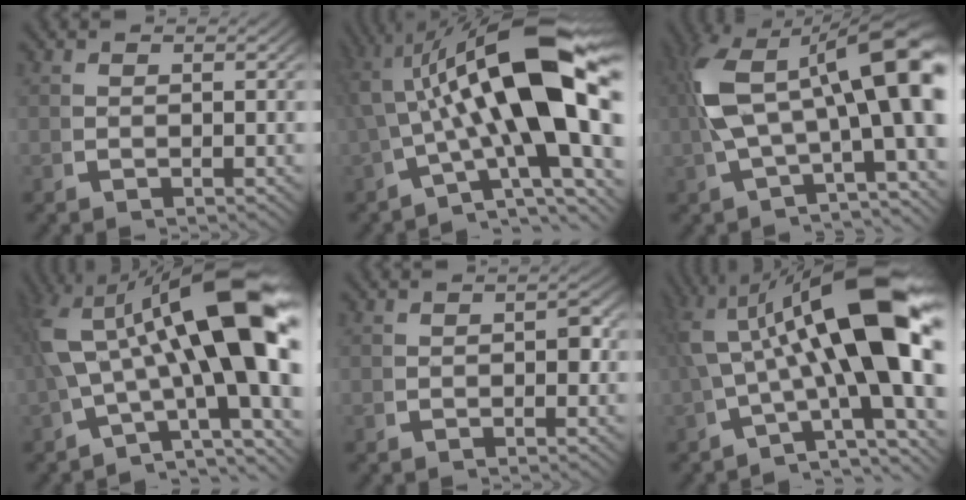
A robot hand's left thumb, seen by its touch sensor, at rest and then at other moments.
{"total": 18.9, "force": [1.7, 8.5, 16.7], "torque": [-0.270, -0.015, 0.034]}
{"total": 14.5, "force": [0.9, 6.9, 12.8], "torque": [-0.208, 0.001, 0.015]}
{"total": 19.8, "force": [0.3, 10.3, 16.9], "torque": [-0.284, -0.023, 0.013]}
{"total": 1.4, "force": [-0.3, 0.9, 1.0], "torque": [-0.015, 0.000, -0.008]}
{"total": 18.8, "force": [1.5, 8.7, 16.6], "torque": [-0.268, -0.017, 0.032]}